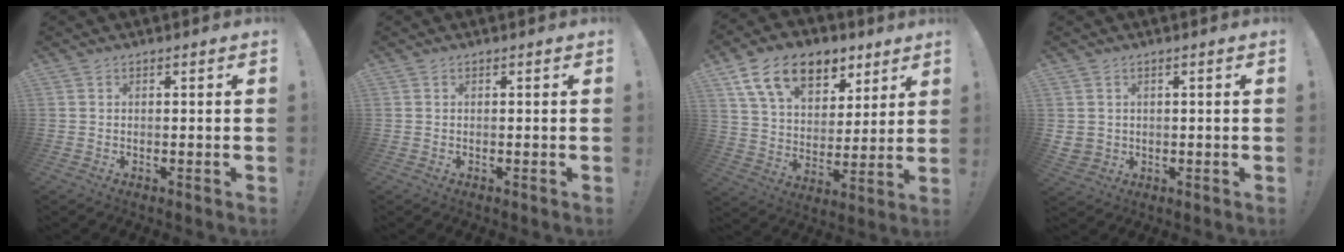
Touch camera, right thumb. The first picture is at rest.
{"total": 0.0}
{"total": 17.5, "force": [10.1, 10.7, 9.4], "torque": [-0.155, -0.050, 0.185]}
{"total": 3.2, "force": [1.1, 2.9, 0.6], "torque": [-0.008, -0.003, 0.022]}